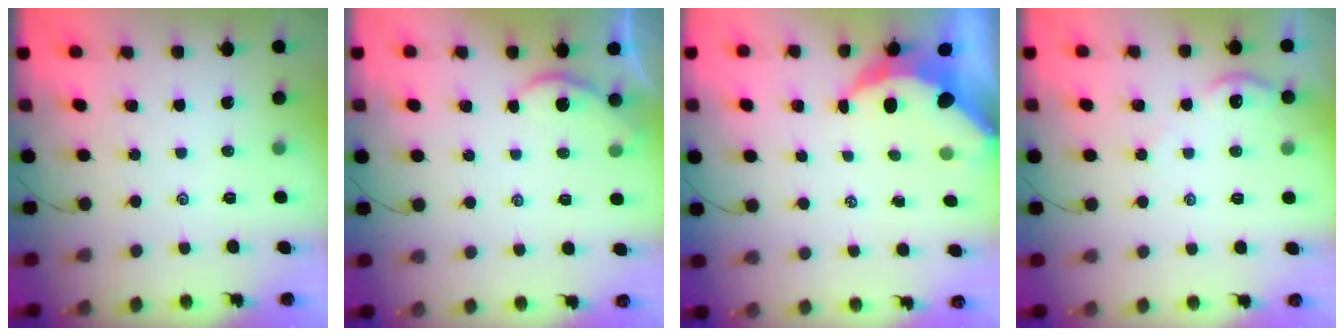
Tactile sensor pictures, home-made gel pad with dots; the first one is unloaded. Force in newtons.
{"total": 1.2, "press": 1.1, "slide": 0.1}
{"total": 7.7, "press": 7.6, "slide": 1.2}
{"total": 2.2, "press": 2.2, "slide": 0.4}